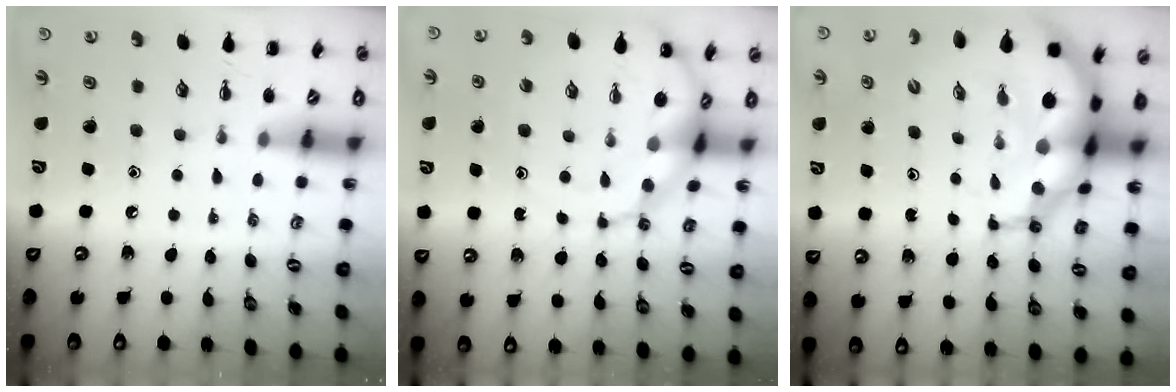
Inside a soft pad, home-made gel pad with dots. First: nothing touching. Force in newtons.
{"total": 11.9, "press": 11.6, "slide": 2.5}
{"total": 13.4, "press": 12.9, "slide": 3.8}